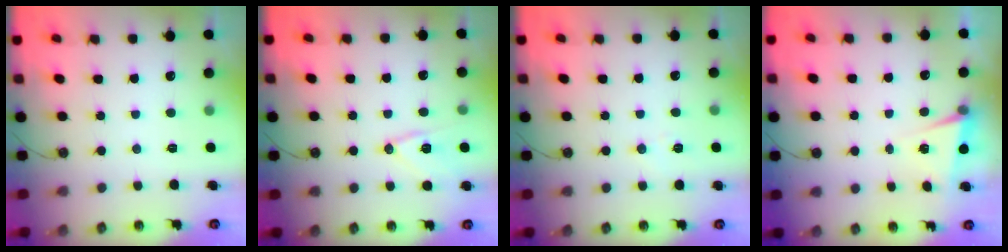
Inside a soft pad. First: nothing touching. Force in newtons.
{"total": 10.6, "press": 10.5, "slide": 1.4}
{"total": 5.9, "press": 5.8, "slide": 1.3}
{"total": 2.5, "press": 1.8, "slide": 1.8}